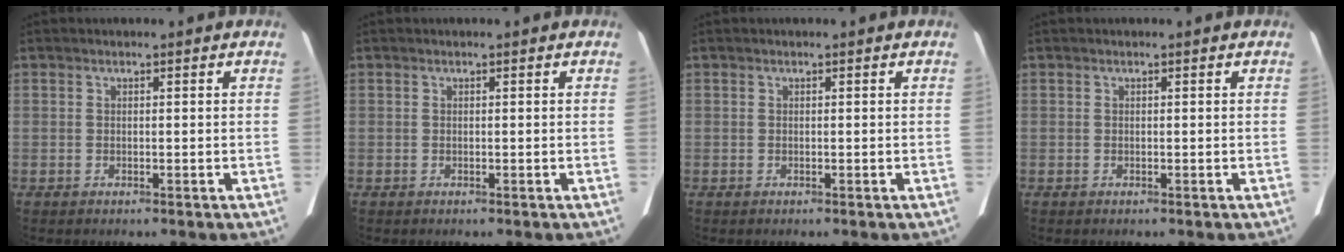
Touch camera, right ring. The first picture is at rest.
{"total": 0.0}
{"total": 0.0}
{"total": 0.0}